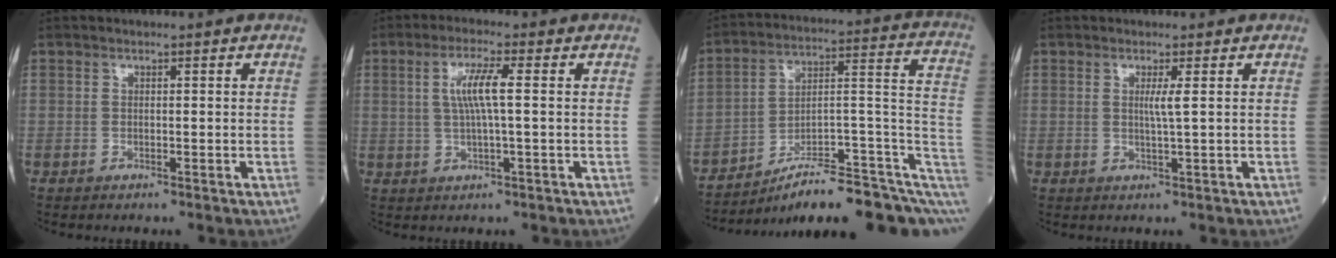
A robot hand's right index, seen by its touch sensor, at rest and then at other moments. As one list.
[{"total": 5.4, "force": [1.0, 0.1, 5.3], "torque": [-0.105, 0.006, 0.022]}, {"total": 18.7, "force": [-11.8, 3.7, 14.0], "torque": [-0.128, 0.067, -0.165]}, {"total": 1.8, "force": [0.5, -0.5, 1.7], "torque": [-0.037, -0.004, 0.011]}]